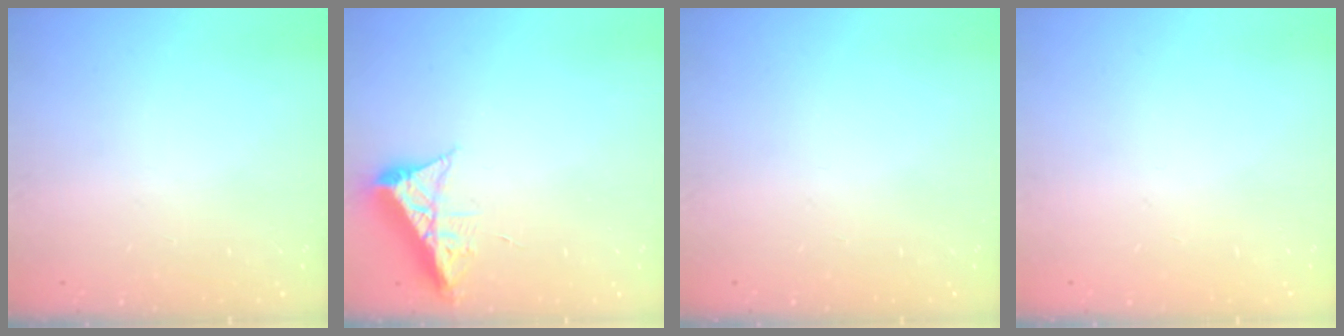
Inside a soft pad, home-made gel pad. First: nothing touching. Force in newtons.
{"total": 7.7, "press": 7.6, "slide": 1.0}
{"total": 0.0}
{"total": 0.0}